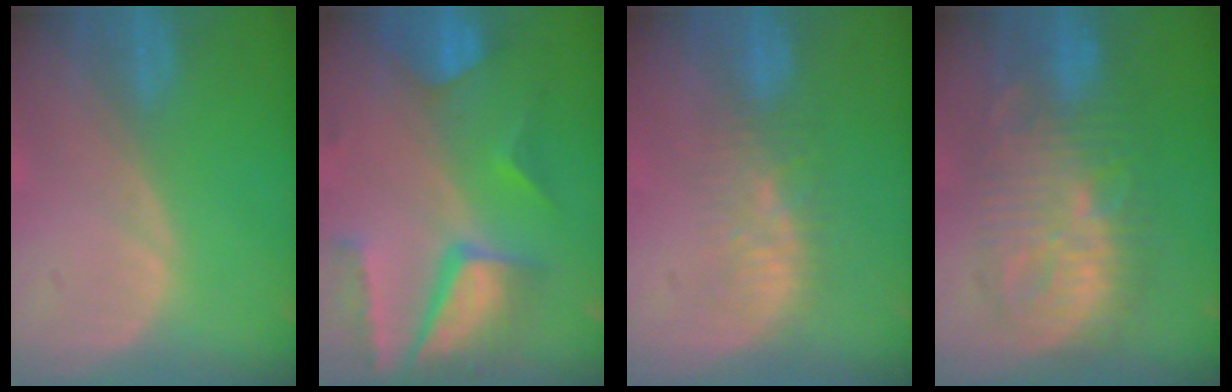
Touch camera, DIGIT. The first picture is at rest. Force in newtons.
{"total": 10.4, "press": 8.7, "slide": 5.7}
{"total": 5.3, "press": 4.8, "slide": 2.2}
{"total": 10.8, "press": 10.8, "slide": 0.5}